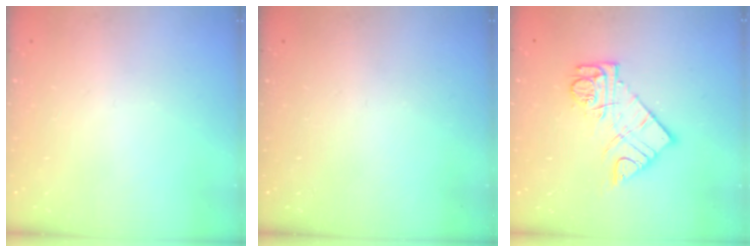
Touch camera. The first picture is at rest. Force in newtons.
{"total": 0.0}
{"total": 12.0, "press": 11.9, "slide": 1.1}